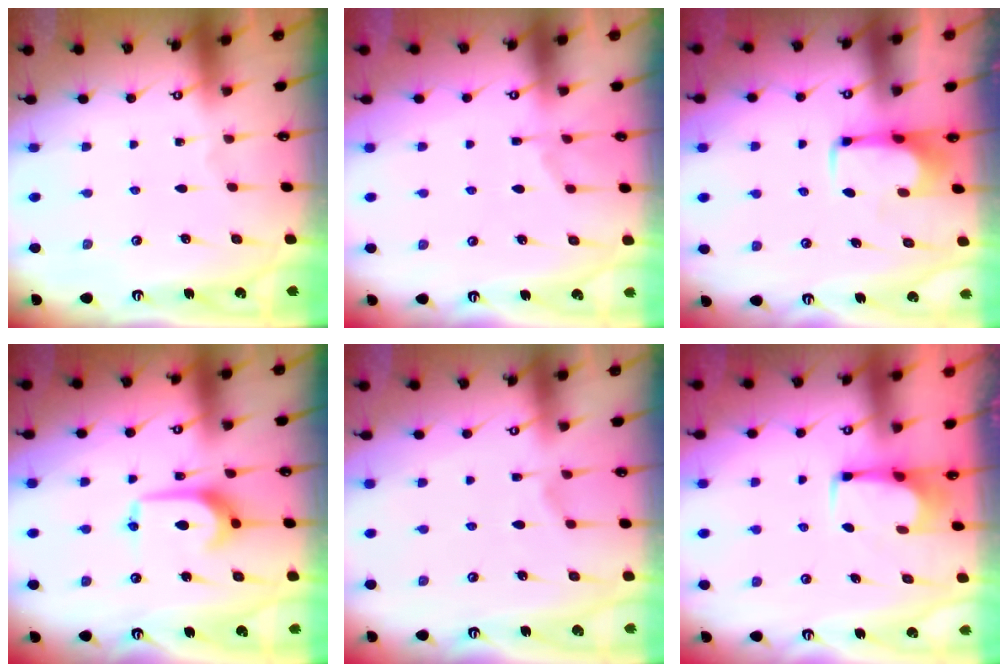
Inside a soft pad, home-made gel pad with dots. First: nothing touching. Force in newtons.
{"total": 6.9, "press": 6.7, "slide": 1.5}
{"total": 1.3, "press": 1.2, "slide": 0.3}
{"total": 9.3, "press": 9.2, "slide": 0.7}
{"total": 2.0, "press": 1.5, "slide": 1.3}
{"total": 2.7, "press": 2.6, "slide": 0.4}